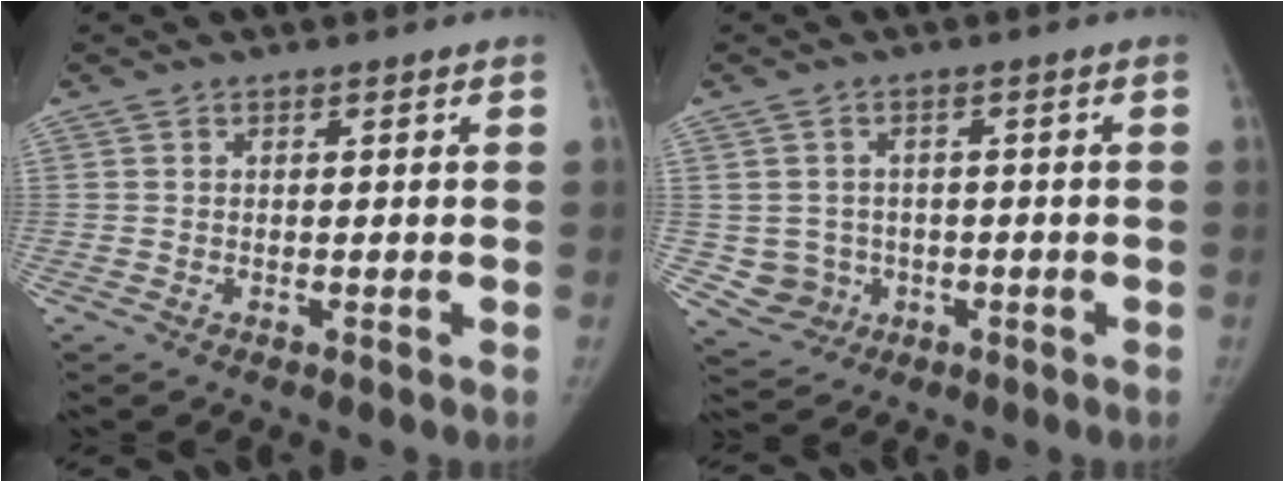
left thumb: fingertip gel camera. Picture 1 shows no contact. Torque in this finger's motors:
{"motor_torque": [-0.37, -0.27, 0.44, 0.09, -0.01]}